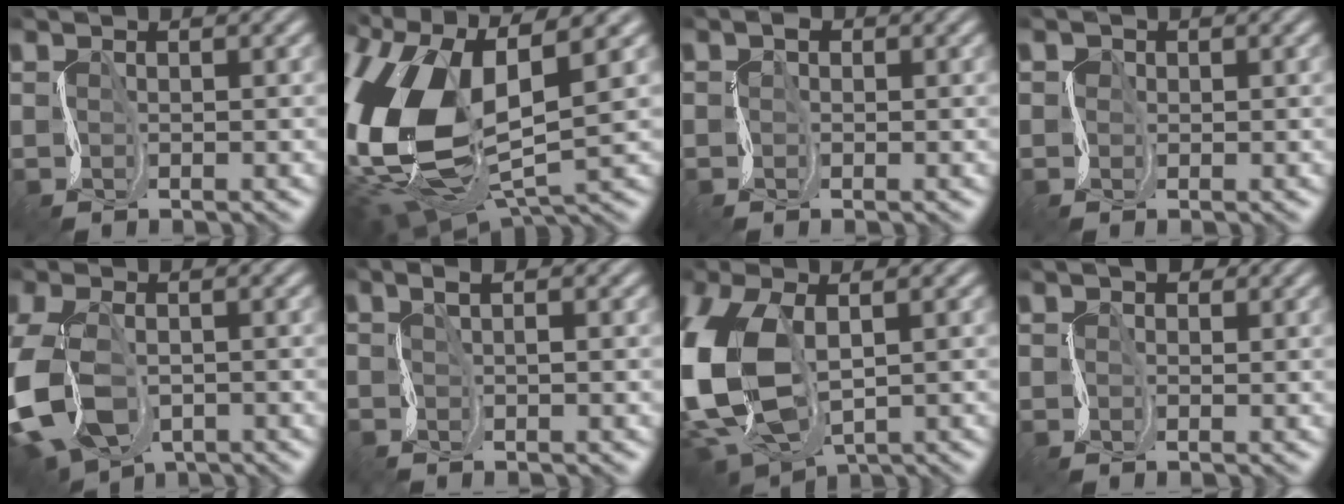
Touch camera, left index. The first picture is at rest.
{"total": 14.4, "force": [1.0, 7.9, 12.0], "torque": [-0.278, -0.010, 0.019]}
{"total": 0.7, "force": [-0.3, 0.6, -0.2], "torque": [0.003, -0.002, -0.004]}
{"total": 0.9, "force": [-0.4, 0.5, -0.7], "torque": [0.008, -0.002, -0.005]}
{"total": 9.7, "force": [-5.2, 5.5, 6.0], "torque": [-0.166, -0.037, -0.091]}
{"total": 1.1, "force": [-0.4, -0.2, 1.0], "torque": [-0.023, 0.005, -0.008]}
{"total": 10.6, "force": [-1.1, 6.7, 8.2], "torque": [-0.229, -0.015, -0.017]}
{"total": 1.3, "force": [0.4, 1.1, 0.5], "torque": [-0.001, 0.005, -0.001]}